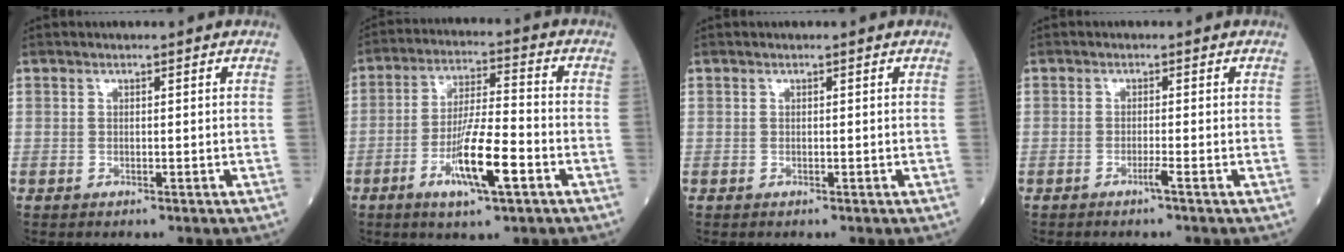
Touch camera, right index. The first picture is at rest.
{"total": 10.5, "force": [-4.2, 1.2, 9.6], "torque": [-0.173, -0.007, -0.076]}
{"total": 0.0}
{"total": 1.1, "force": [-0.7, -0.4, 0.8], "torque": [-0.012, 0.001, -0.016]}